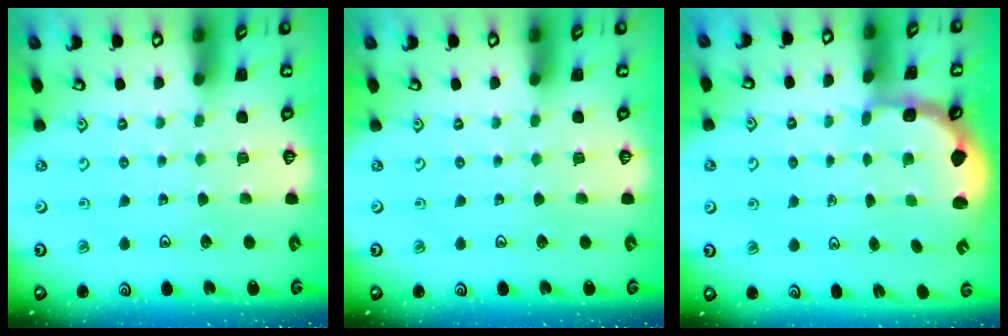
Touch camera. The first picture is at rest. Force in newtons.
{"total": 0.0}
{"total": 3.0, "press": 2.0, "slide": 2.2}